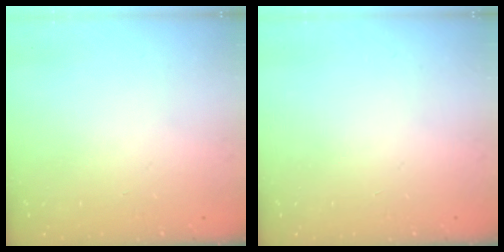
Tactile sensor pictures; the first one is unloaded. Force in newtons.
{"total": 0.0}